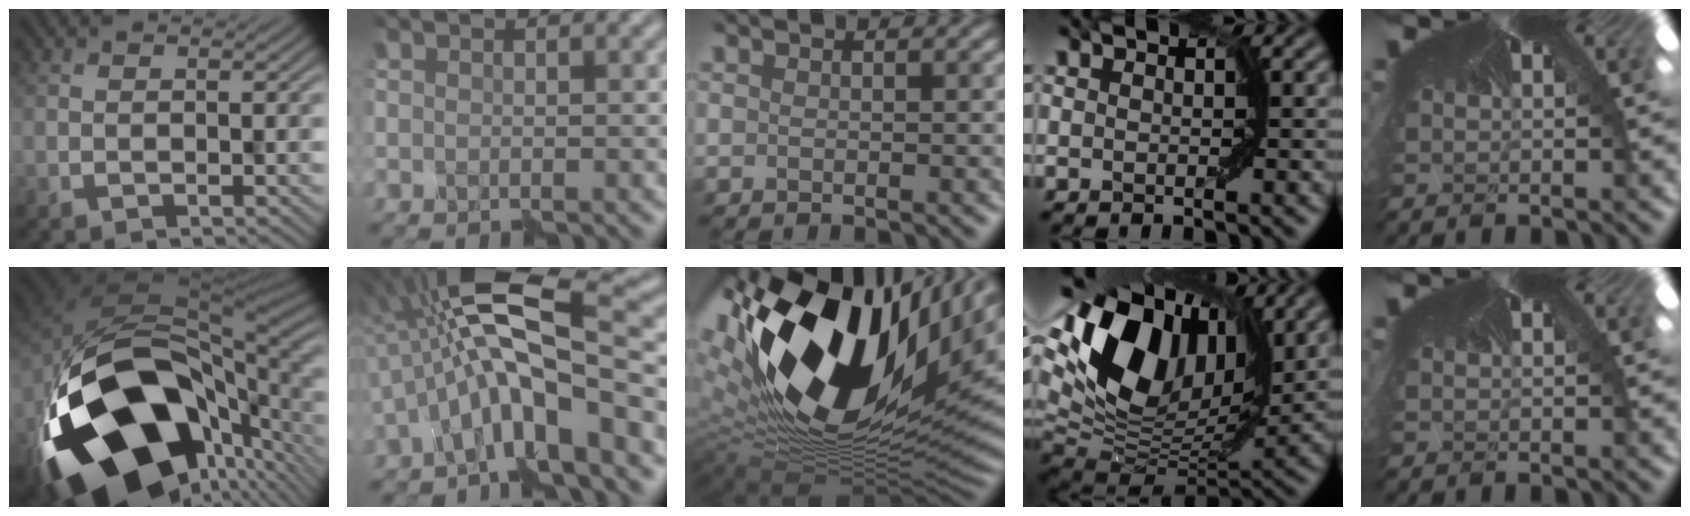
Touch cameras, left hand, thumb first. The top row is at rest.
{"thumb": {"total": 20.3, "force": [-6.5, 12.8, 14.4], "torque": [-0.290, -0.056, -0.088]}, "index": {"total": 10.6, "force": [-2.3, 3.0, 9.9], "torque": [-0.172, 0.025, -0.056]}, "middle": {"total": 19.7, "force": [6.8, 10.5, 15.2], "torque": [-0.304, 0.014, 0.126]}, "ring": {"total": 13.5, "force": [4.5, 8.5, 9.5], "torque": [-0.183, 0.014, 0.075]}}